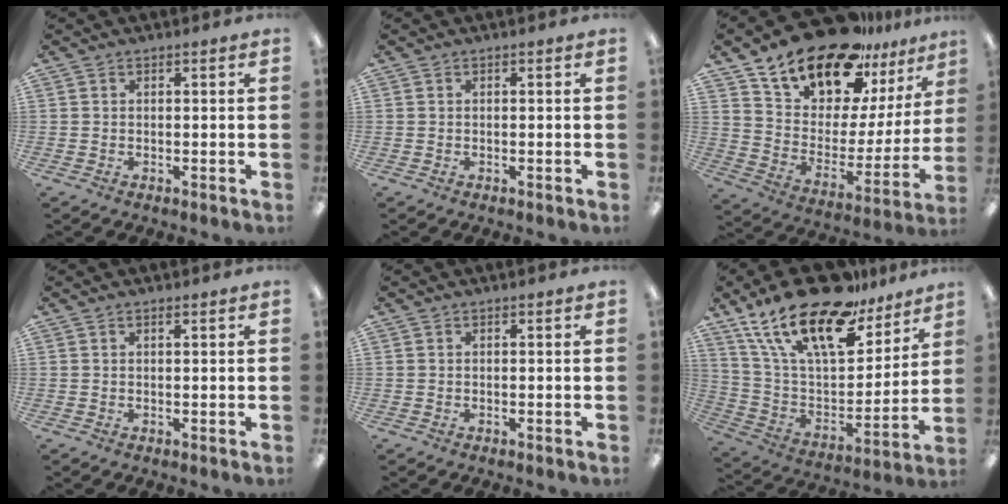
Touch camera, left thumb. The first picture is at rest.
{"total": 0.0}
{"total": 18.6, "force": [16.5, 6.8, 5.4], "torque": [-0.125, -0.133, 0.294]}
{"total": 0.5, "force": [0.4, 0.0, 0.3], "torque": [-0.008, 0.000, 0.008]}
{"total": 0.0}
{"total": 24.1, "force": [16.8, 9.9, 14.2], "torque": [-0.263, -0.105, 0.286]}